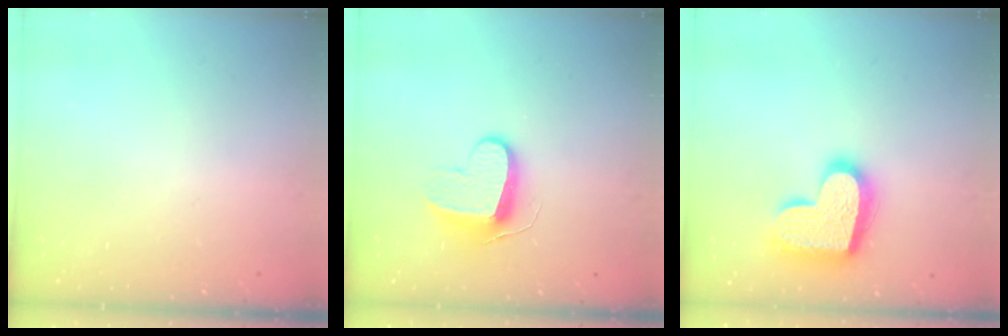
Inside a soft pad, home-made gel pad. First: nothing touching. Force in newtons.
{"total": 9.5, "press": 9.5, "slide": 0.0}
{"total": 19.6, "press": 19.5, "slide": 1.3}